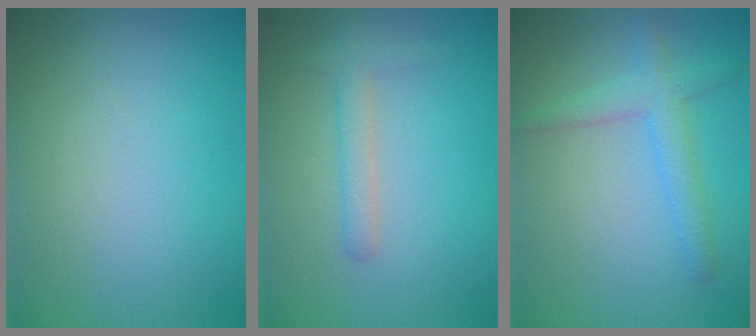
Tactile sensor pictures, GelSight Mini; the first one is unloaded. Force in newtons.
{"total": 1.8, "press": 1.8, "slide": 0.1}
{"total": 2.9, "press": 2.9, "slide": 0.1}